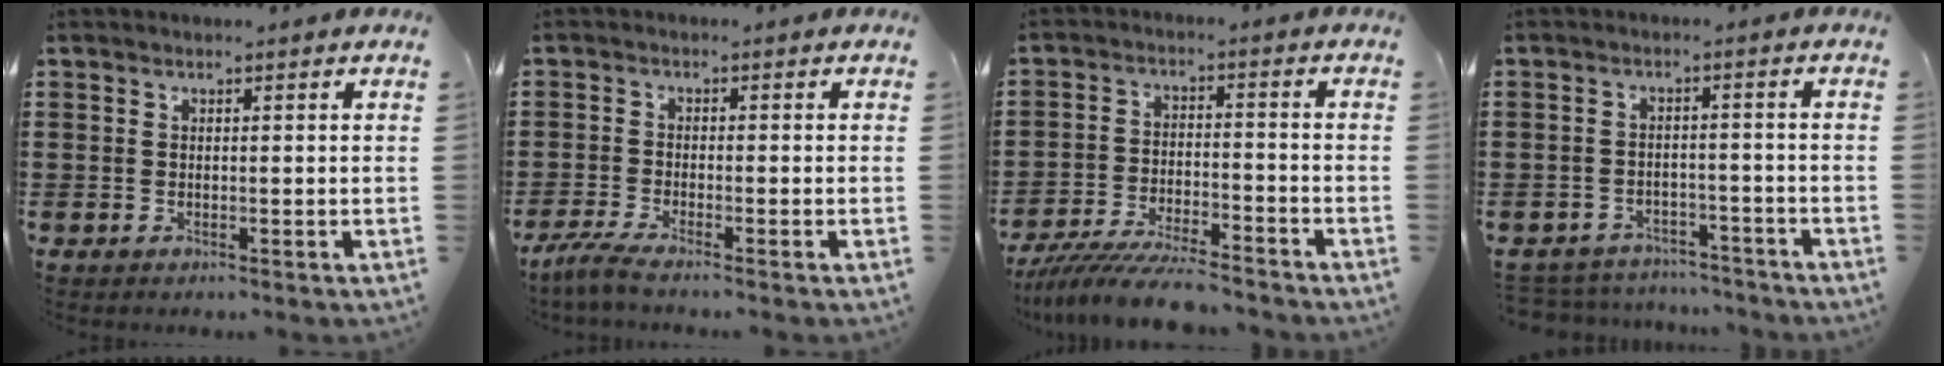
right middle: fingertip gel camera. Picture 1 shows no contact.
{"total": 2.9, "force": [-2.4, -0.2, 1.6], "torque": [-0.041, -0.009, -0.050]}
{"total": 8.0, "force": [-7.5, 0.6, 2.7], "torque": [-0.049, 0.005, -0.144]}
{"total": 3.5, "force": [-3.5, 0.6, -0.1], "torque": [-0.005, 0.003, -0.076]}